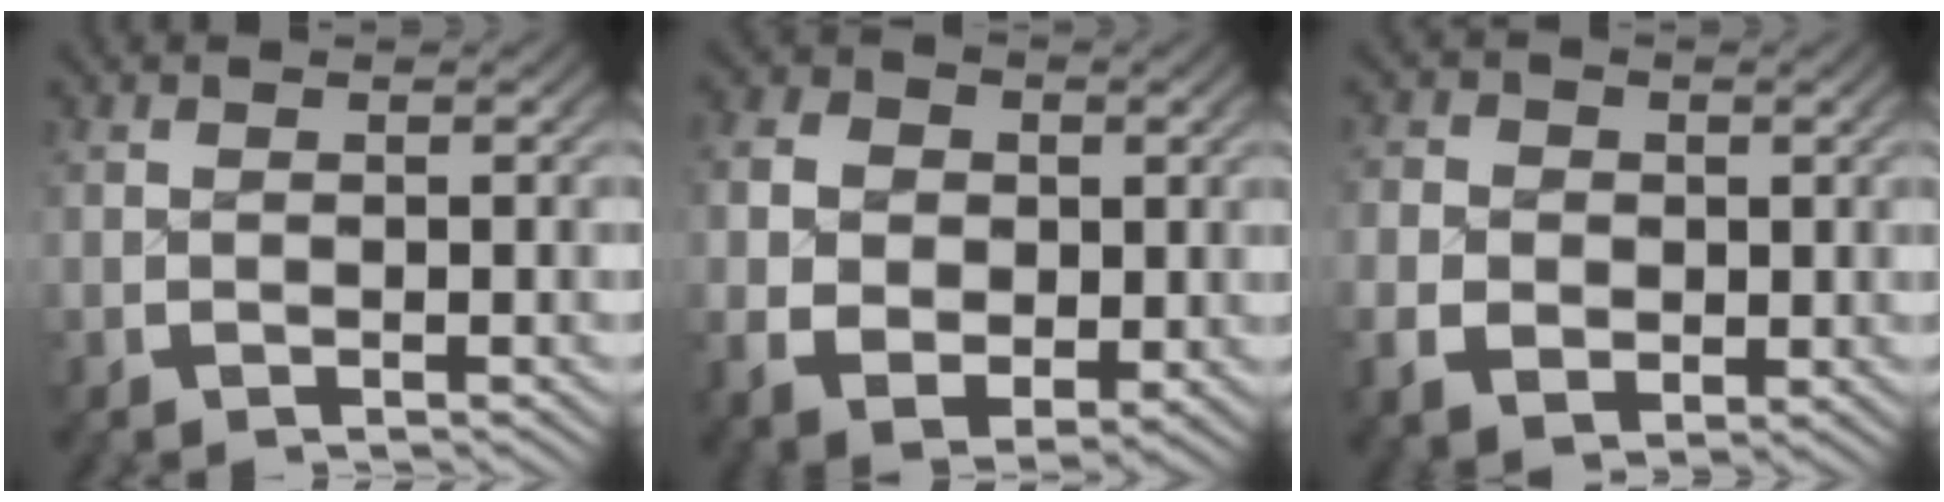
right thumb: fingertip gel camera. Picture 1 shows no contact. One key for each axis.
{"total": 7.3, "fx": -0.2, "fy": 5.5, "fz": 4.7, "tx": -0.102, "ty": -0.026, "tz": 0.013}
{"total": 4.6, "fx": -0.1, "fy": 3.8, "fz": 2.6, "tx": -0.055, "ty": -0.014, "tz": 0.007}